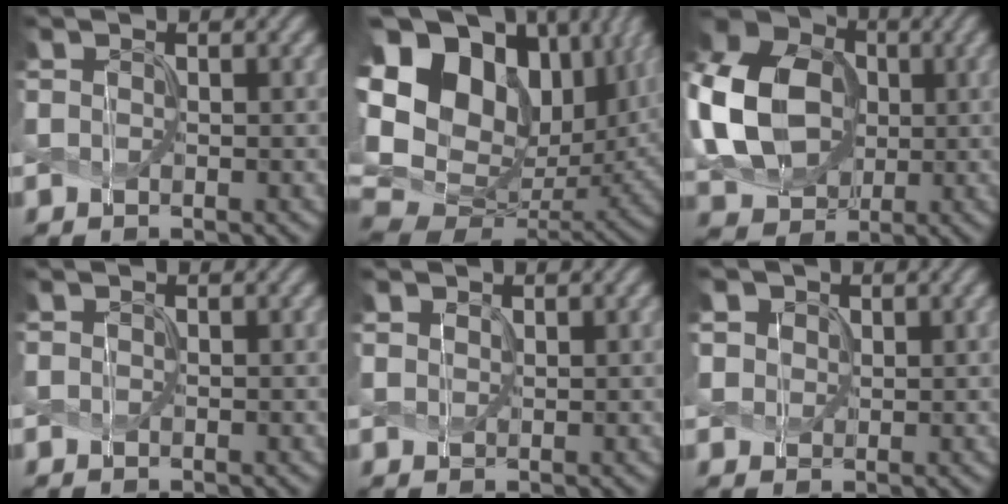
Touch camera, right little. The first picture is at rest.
{"total": 20.2, "force": [7.1, 14.1, 12.6], "torque": [-0.257, 0.038, 0.153]}
{"total": 13.5, "force": [0.3, 10.6, 8.4], "torque": [-0.197, 0.007, 0.000]}
{"total": 0.0}
{"total": 0.9, "force": [0.7, 0.4, 0.1], "torque": [-0.004, 0.001, 0.017]}
{"total": 2.7, "force": [1.5, 2.0, 1.0], "torque": [-0.036, 0.007, 0.029]}